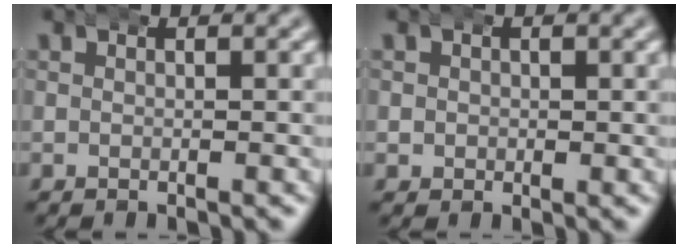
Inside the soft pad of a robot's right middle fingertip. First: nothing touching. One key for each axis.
{"total": 1.4, "fx": 0.2, "fy": 1.3, "fz": 0.3, "tx": -0.013, "ty": -0.006, "tz": 0.007}